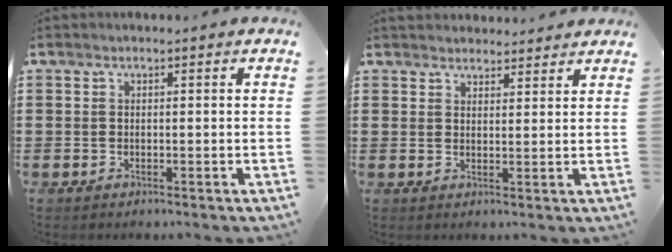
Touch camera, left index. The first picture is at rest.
{"total": 2.7, "force": [2.6, 0.6, -0.2], "torque": [-0.003, -0.005, 0.051]}